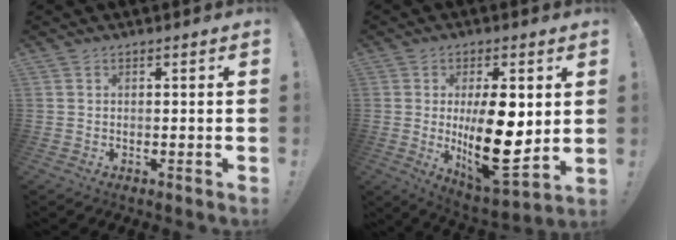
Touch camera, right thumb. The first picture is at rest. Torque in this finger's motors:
{"motor_torque": [1.89, 3.12, 0.37, 0.27, 0.38]}